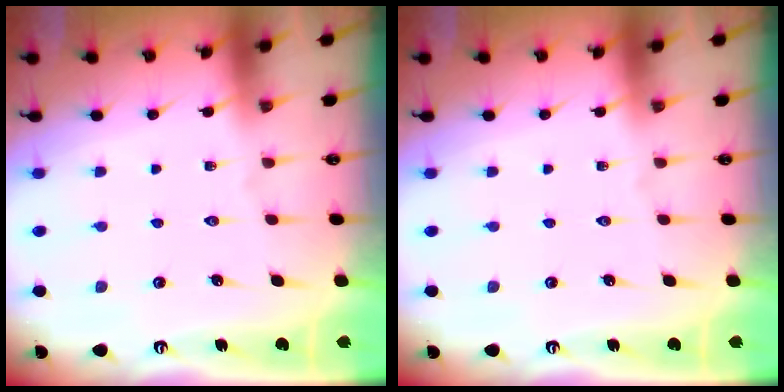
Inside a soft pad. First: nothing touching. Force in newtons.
{"total": 0.0}